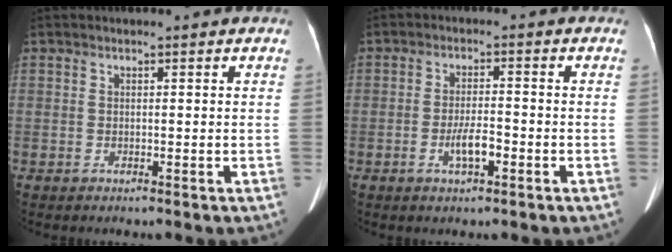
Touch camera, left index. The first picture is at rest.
{"total": 3.8, "force": [-1.7, 0.9, 3.3], "torque": [-0.064, 0.002, -0.030]}